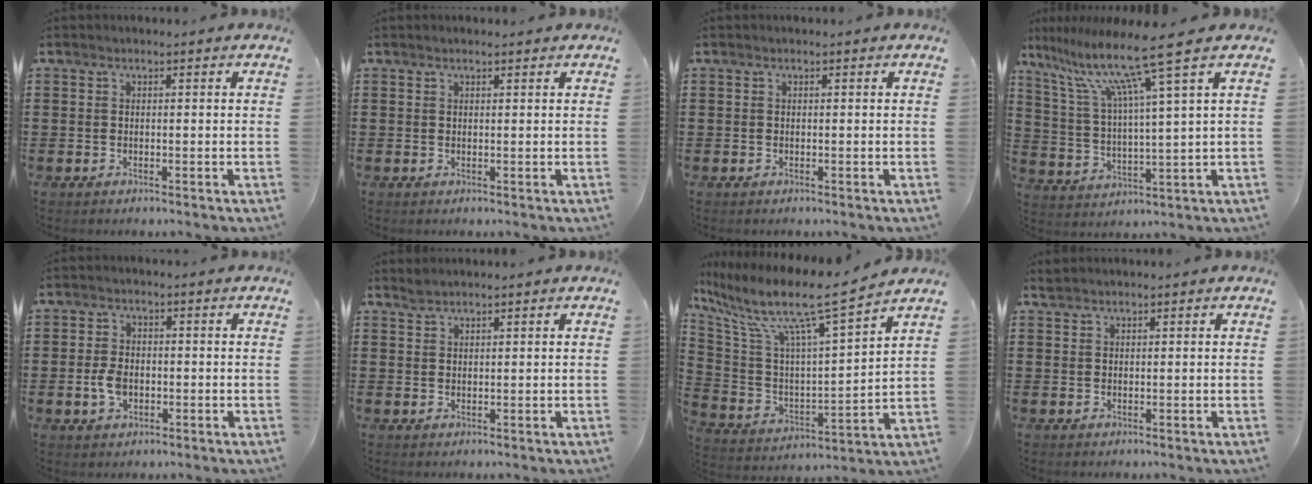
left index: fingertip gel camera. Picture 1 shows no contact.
{"total": 0.6, "force": [0.5, 0.1, 0.3], "torque": [-0.006, 0.001, 0.010]}
{"total": 0.0}
{"total": 11.3, "force": [7.6, -0.2, 8.5], "torque": [-0.187, -0.030, 0.121]}
{"total": 3.9, "force": [-0.6, 2.4, 2.9], "torque": [-0.069, 0.000, -0.015]}
{"total": 1.3, "force": [1.3, 0.2, 0.2], "torque": [-0.006, 0.000, 0.025]}
{"total": 11.8, "force": [9.1, 1.0, 7.5], "torque": [-0.171, -0.065, 0.143]}
{"total": 0.9, "force": [0.9, 0.2, 0.1], "torque": [-0.004, 0.002, 0.017]}